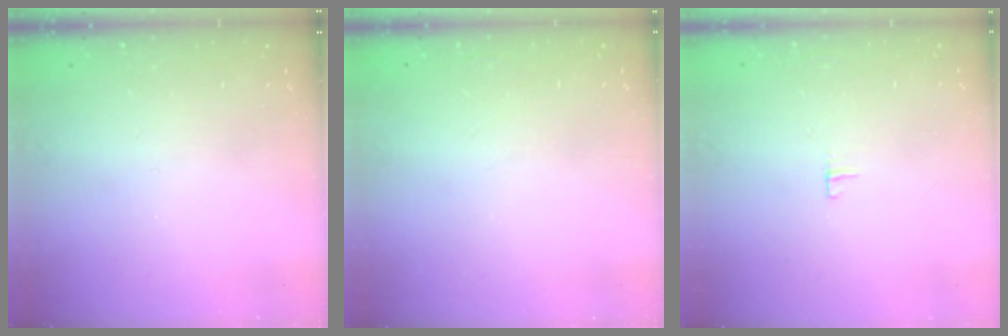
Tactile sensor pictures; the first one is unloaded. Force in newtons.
{"total": 1.4, "press": 1.3, "slide": 0.2}
{"total": 3.2, "press": 3.2, "slide": 0.3}